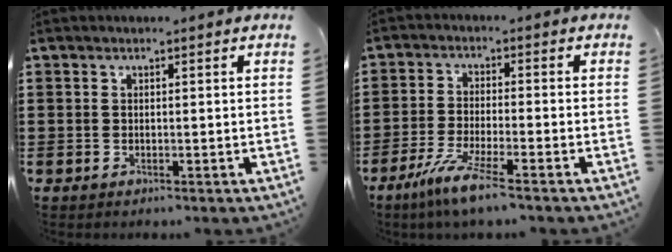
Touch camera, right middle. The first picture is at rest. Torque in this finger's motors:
{"motor_torque": [2.00, 0.07, 0.40, 0.19]}